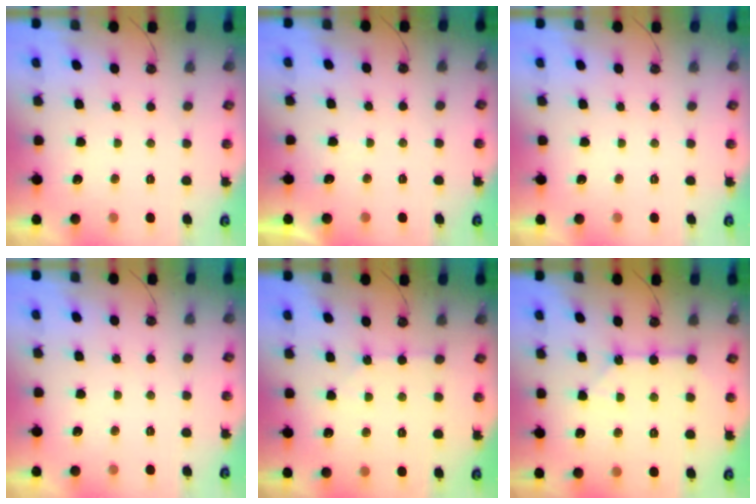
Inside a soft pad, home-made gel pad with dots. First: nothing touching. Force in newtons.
{"total": 2.5, "press": 2.5, "slide": 0.3}
{"total": 0.0}
{"total": 0.0}
{"total": 2.6, "press": 2.5, "slide": 0.5}
{"total": 3.7, "press": 3.7, "slide": 0.4}